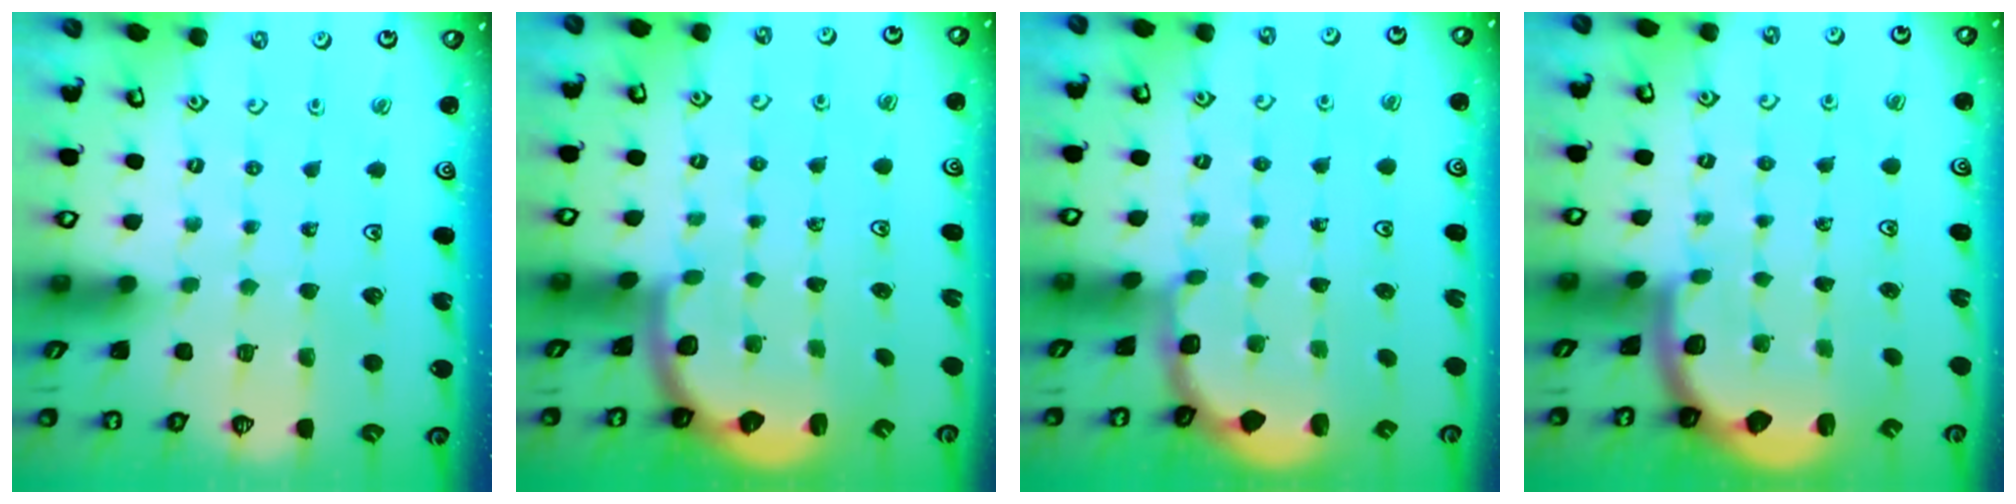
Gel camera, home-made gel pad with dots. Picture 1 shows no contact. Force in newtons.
{"total": 2.1, "press": 1.9, "slide": 0.8}
{"total": 1.9, "press": 1.8, "slide": 0.7}
{"total": 1.9, "press": 1.8, "slide": 0.5}